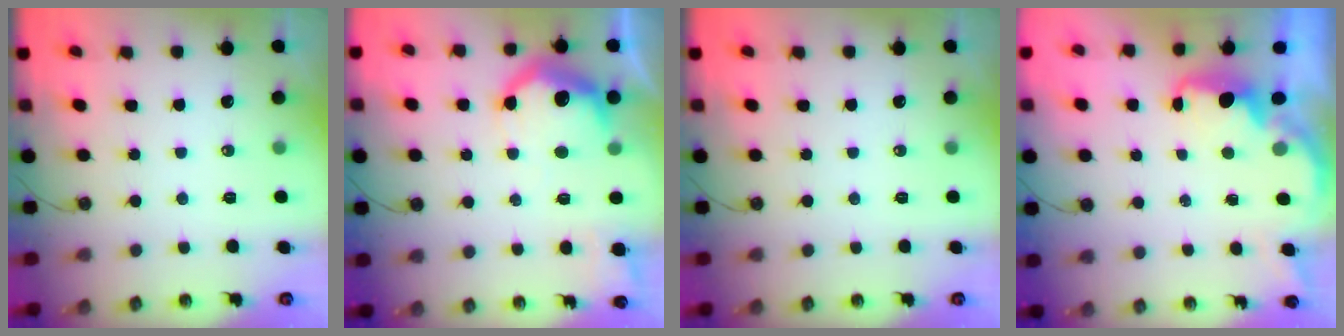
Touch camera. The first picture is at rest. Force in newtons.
{"total": 15.1, "press": 15.1, "slide": 1.0}
{"total": 0.0}
{"total": 2.2, "press": 2.1, "slide": 0.9}